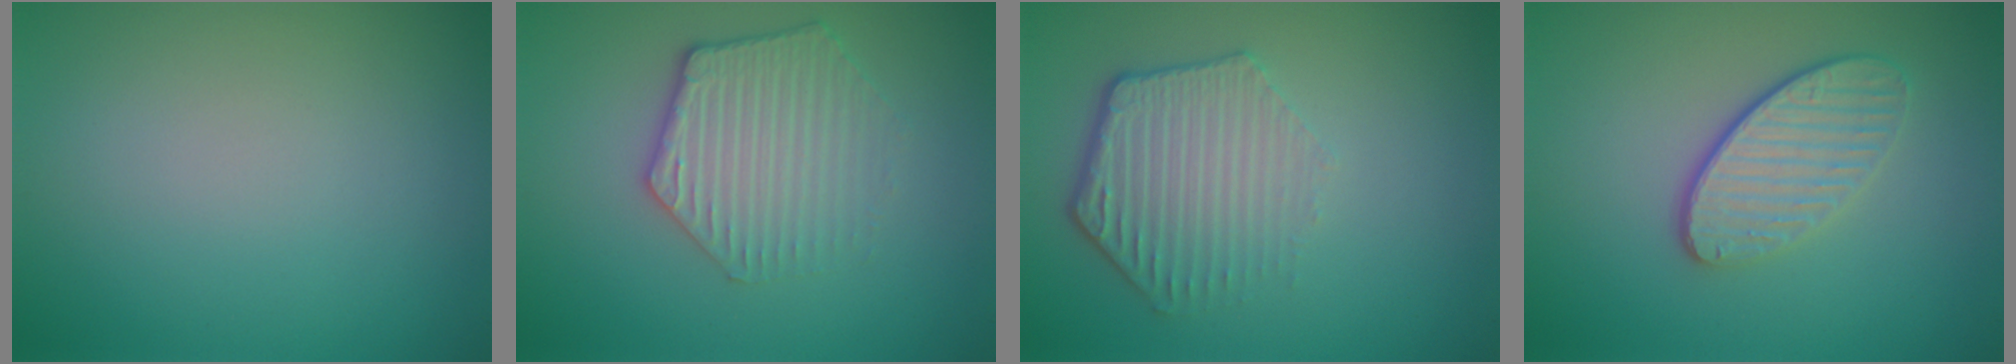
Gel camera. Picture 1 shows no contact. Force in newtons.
{"total": 3.3, "press": 3.2, "slide": 1.0}
{"total": 4.3, "press": 3.3, "slide": 2.7}
{"total": 3.6, "press": 2.9, "slide": 2.1}